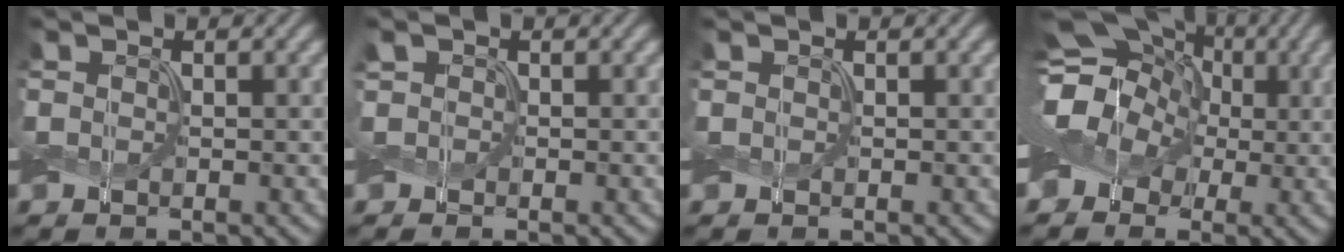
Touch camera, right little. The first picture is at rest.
{"total": 0.6, "force": [0.2, 0.5, 0.2], "torque": [-0.004, 0.003, 0.002]}
{"total": 0.0}
{"total": 13.2, "force": [0.7, 11.1, 7.0], "torque": [-0.141, 0.043, -0.031]}